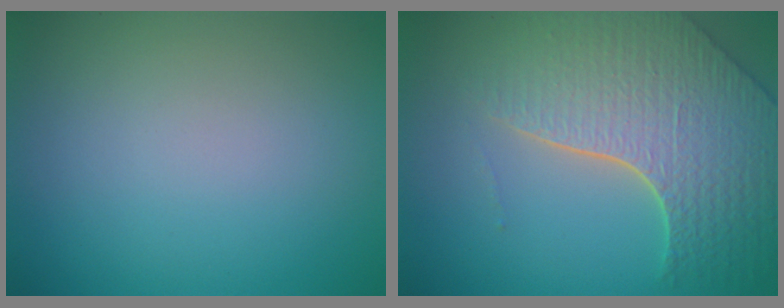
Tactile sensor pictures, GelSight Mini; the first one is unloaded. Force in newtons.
{"total": 7.8, "press": 5.7, "slide": 5.4}